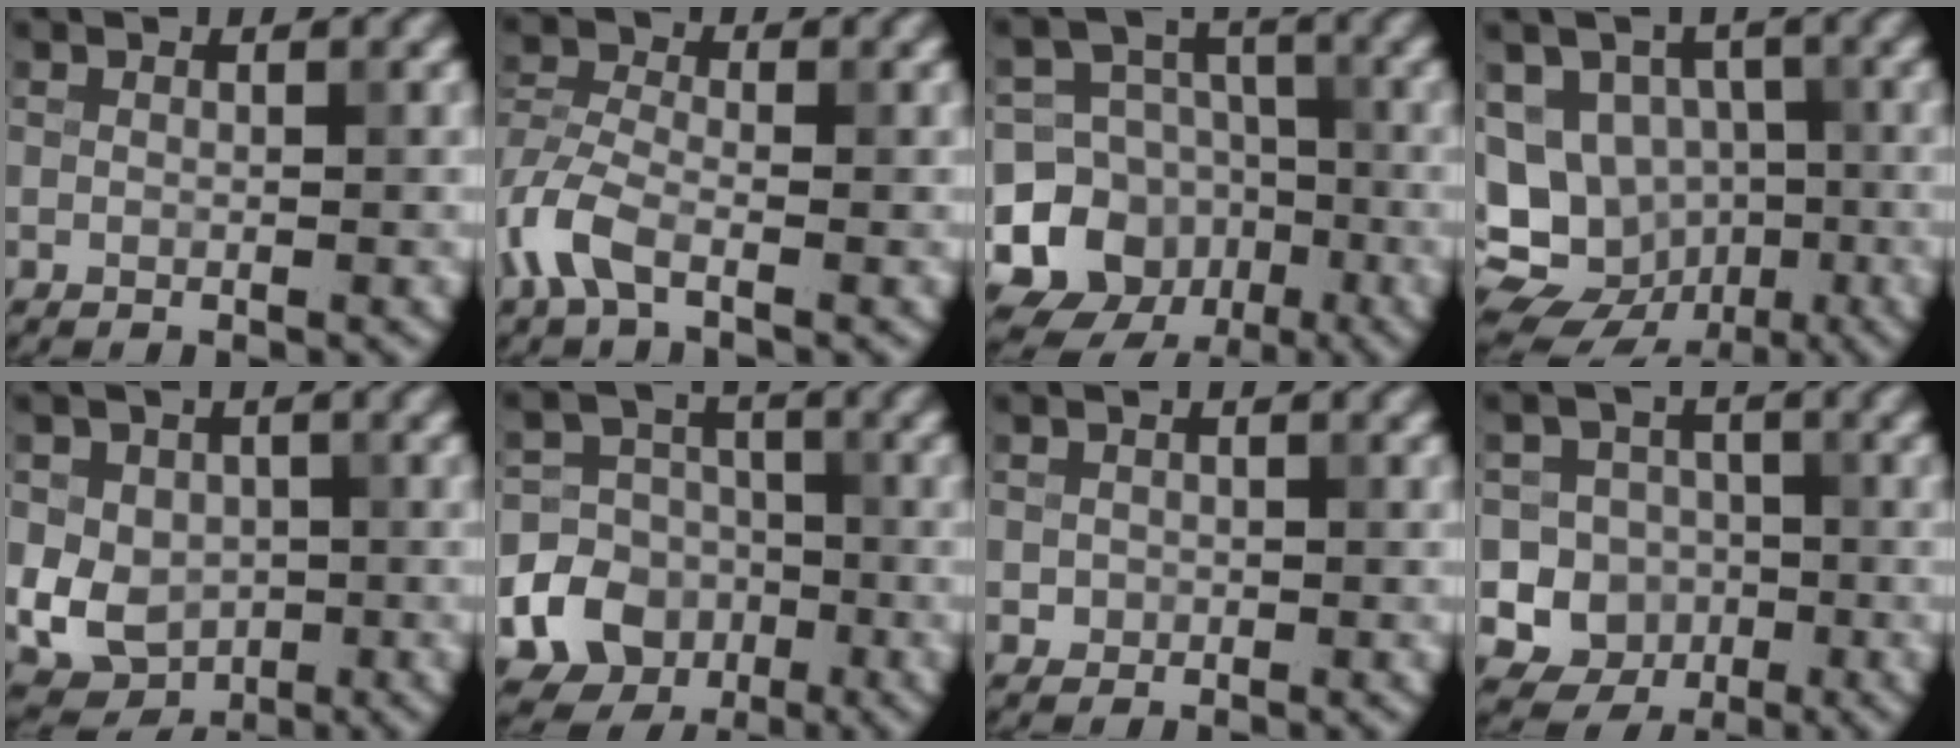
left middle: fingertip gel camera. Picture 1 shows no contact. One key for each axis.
{"total": 4.3, "fx": -2.3, "fy": 2.1, "fz": 3.0, "tx": -0.075, "ty": 0.001, "tz": -0.062}
{"total": 11.6, "fx": -3.9, "fy": 10.5, "fz": 2.9, "tx": -0.063, "ty": -0.002, "tz": -0.078}
{"total": 14.4, "fx": -4.2, "fy": 12.6, "fz": 5.5, "tx": -0.118, "ty": -0.011, "tz": -0.070}
{"total": 7.1, "fx": -0.4, "fy": 6.0, "fz": 3.8, "tx": -0.058, "ty": 0.001, "tz": -0.021}
{"total": 10.0, "fx": -3.8, "fy": 9.0, "fz": 2.4, "tx": -0.029, "ty": -0.020, "tz": -0.085}
{"total": 0.9, "fx": -0.1, "fy": 0.9, "fz": 0.1, "tx": 0.006, "ty": -0.003, "tz": -0.004}
{"total": 9.7, "fx": -2.8, "fy": 9.1, "fz": 1.8, "tx": -0.026, "ty": 0.008, "tz": -0.073}